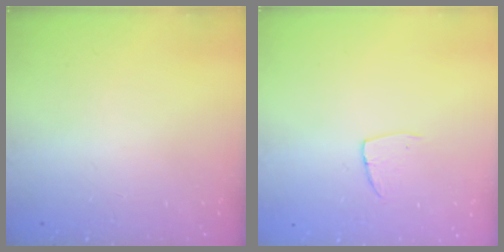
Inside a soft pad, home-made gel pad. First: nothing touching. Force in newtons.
{"total": 4.8, "press": 4.8, "slide": 0.4}